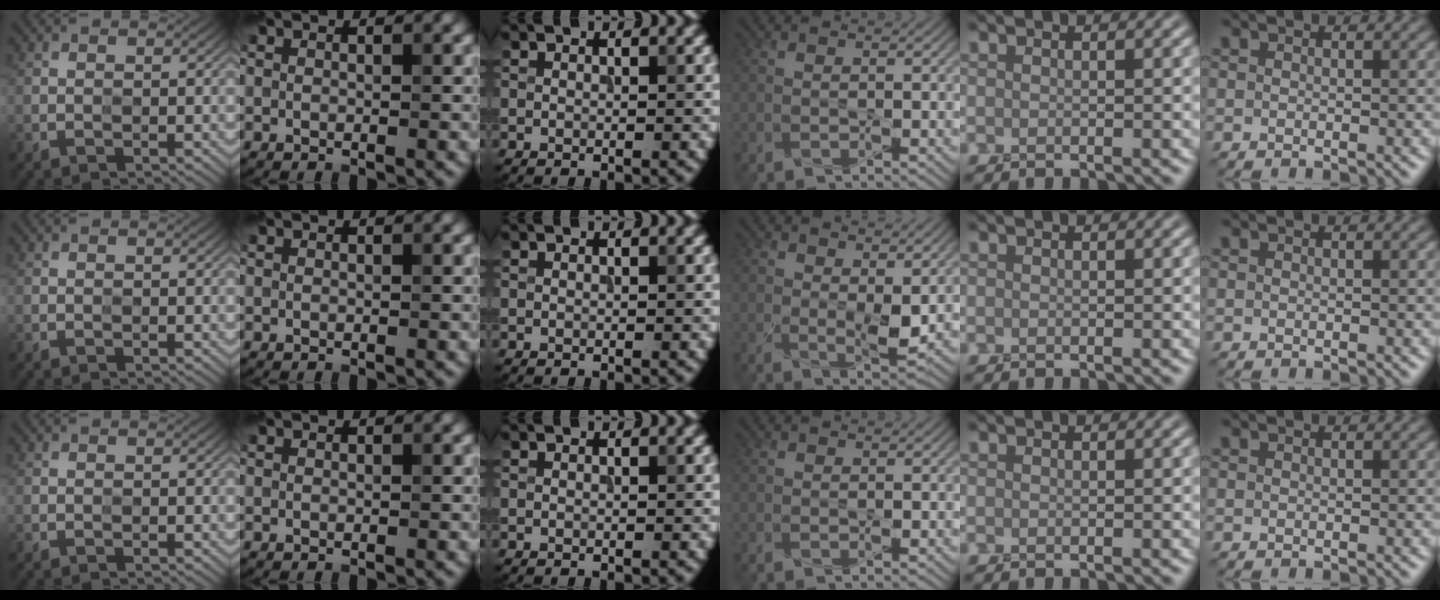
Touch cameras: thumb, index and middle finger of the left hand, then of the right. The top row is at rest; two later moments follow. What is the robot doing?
{"motion": "squeeze", "object": "stress ball aka squeeze ball"}